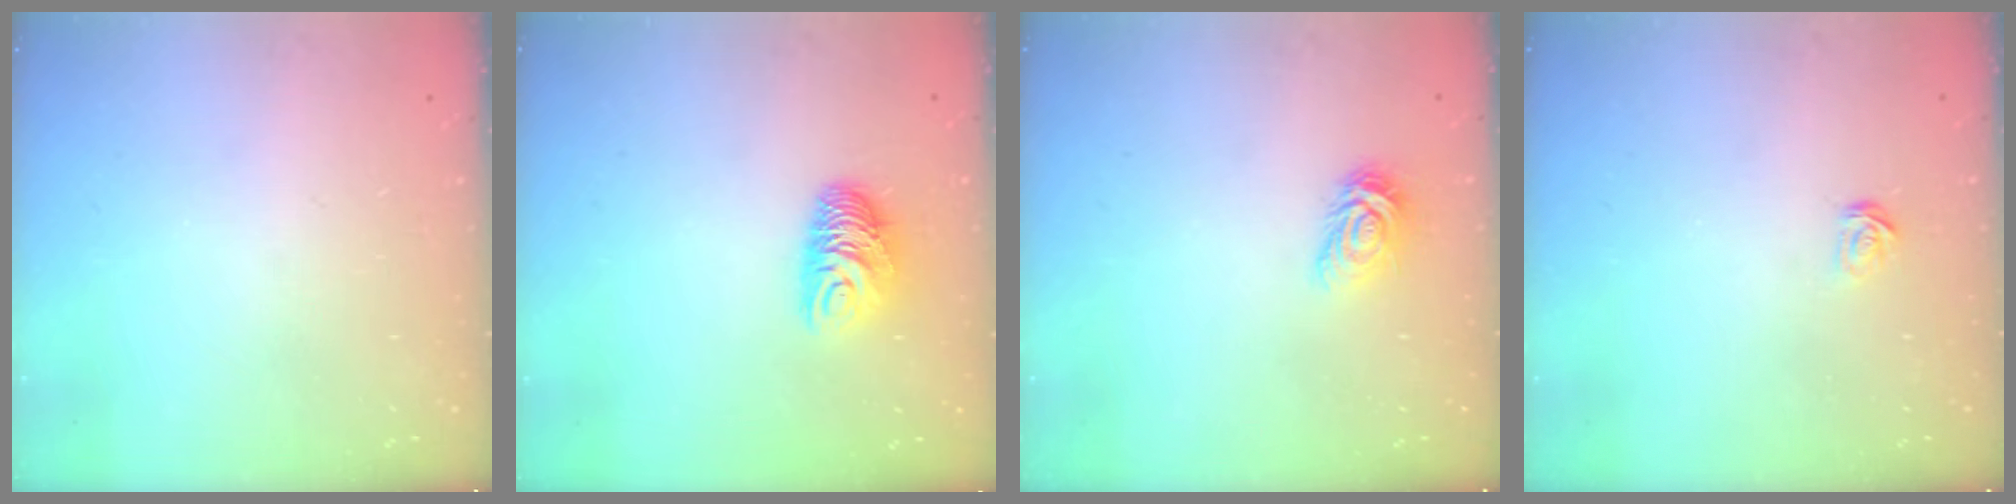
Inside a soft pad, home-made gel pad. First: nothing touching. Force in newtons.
{"total": 8.6, "press": 8.6, "slide": 0.1}
{"total": 5.7, "press": 5.7, "slide": 0.2}
{"total": 2.5, "press": 2.5, "slide": 0.2}